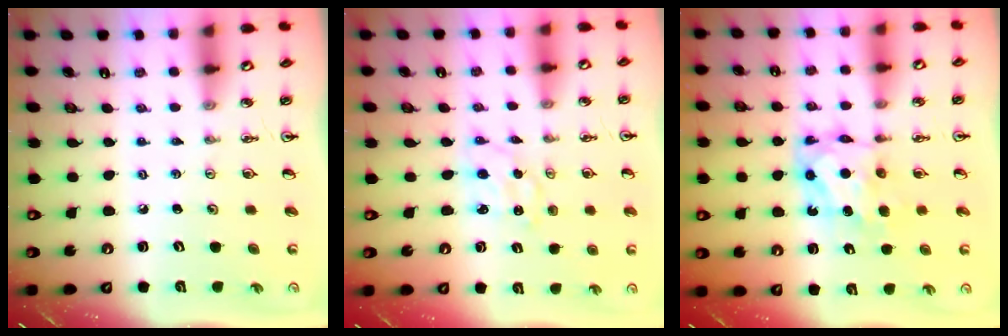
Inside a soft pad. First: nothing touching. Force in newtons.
{"total": 1.2, "press": 1.2, "slide": 0.3}
{"total": 7.1, "press": 7.1, "slide": 0.4}